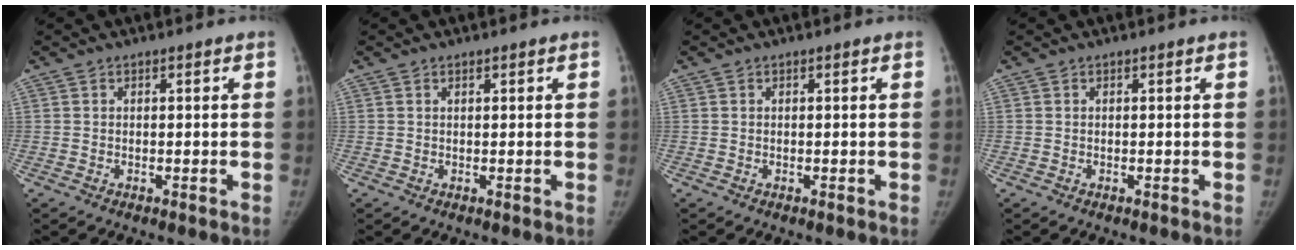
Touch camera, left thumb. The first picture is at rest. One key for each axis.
{"total": 0.0}
{"total": 0.0}
{"total": 0.0}